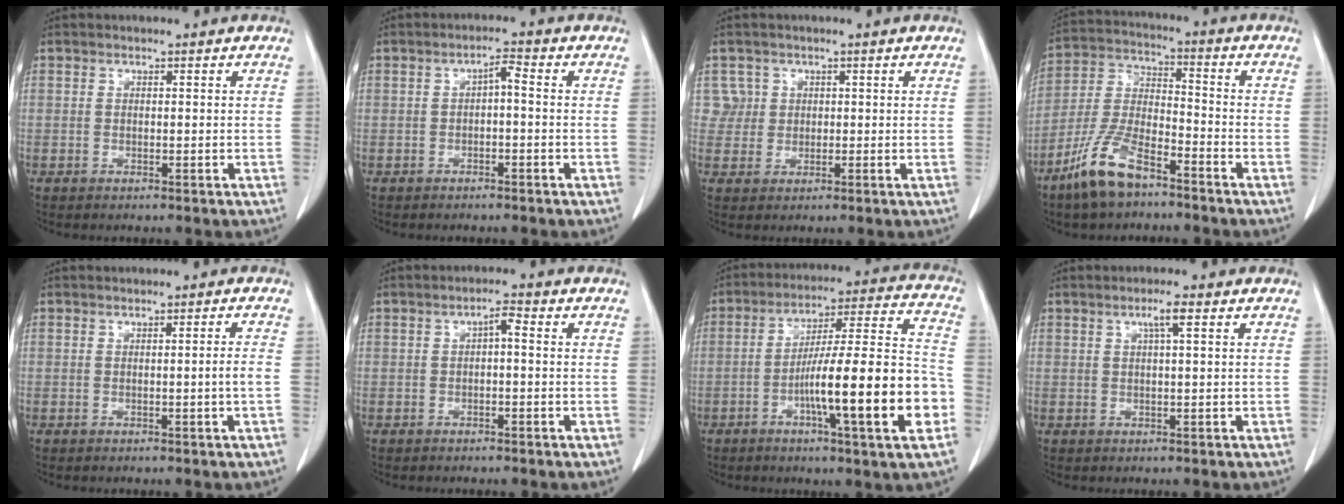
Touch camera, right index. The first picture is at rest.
{"total": 2.2, "force": [-0.3, 0.6, 2.1], "torque": [-0.037, 0.010, -0.004]}
{"total": 2.9, "force": [1.1, 2.7, -0.4], "torque": [0.024, 0.005, 0.015]}
{"total": 11.0, "force": [-7.7, 3.3, 7.2], "torque": [-0.164, -0.011, -0.154]}
{"total": 1.7, "force": [-0.5, -0.6, 1.5], "torque": [-0.023, -0.002, -0.007]}
{"total": 2.1, "force": [0.1, 0.6, 2.0], "torque": [-0.034, 0.008, 0.001]}
{"total": 19.0, "force": [-5.8, 0.8, 18.1], "torque": [-0.258, 0.012, -0.089]}
{"total": 2.4, "force": [1.0, -0.1, 2.2], "torque": [-0.043, 0.003, 0.017]}